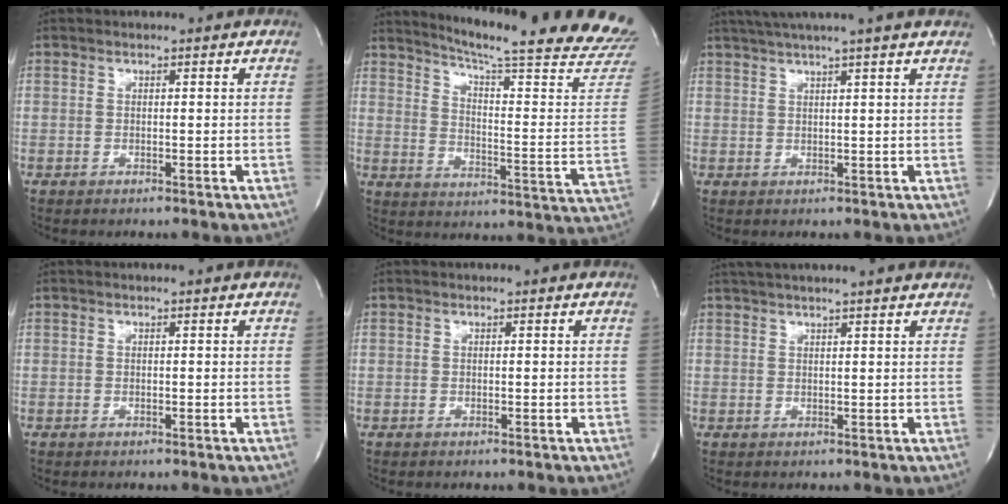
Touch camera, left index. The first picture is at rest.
{"total": 26.4, "force": [23.6, -0.2, 11.9], "torque": [-0.177, -0.108, 0.291]}
{"total": 8.8, "force": [7.2, -1.8, 4.7], "torque": [-0.071, 0.025, 0.092]}
{"total": 0.0}
{"total": 0.0}
{"total": 10.3, "force": [9.0, -0.1, 5.0], "torque": [-0.083, 0.034, 0.114]}